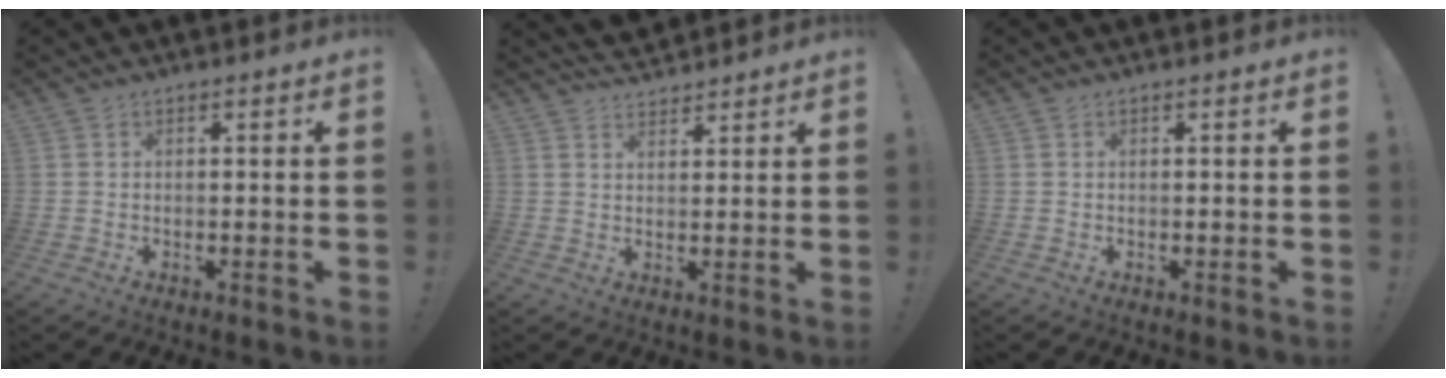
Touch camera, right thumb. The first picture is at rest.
{"total": 4.2, "force": [3.9, 1.3, 0.4], "torque": [0.008, -0.027, 0.071]}
{"total": 0.0}